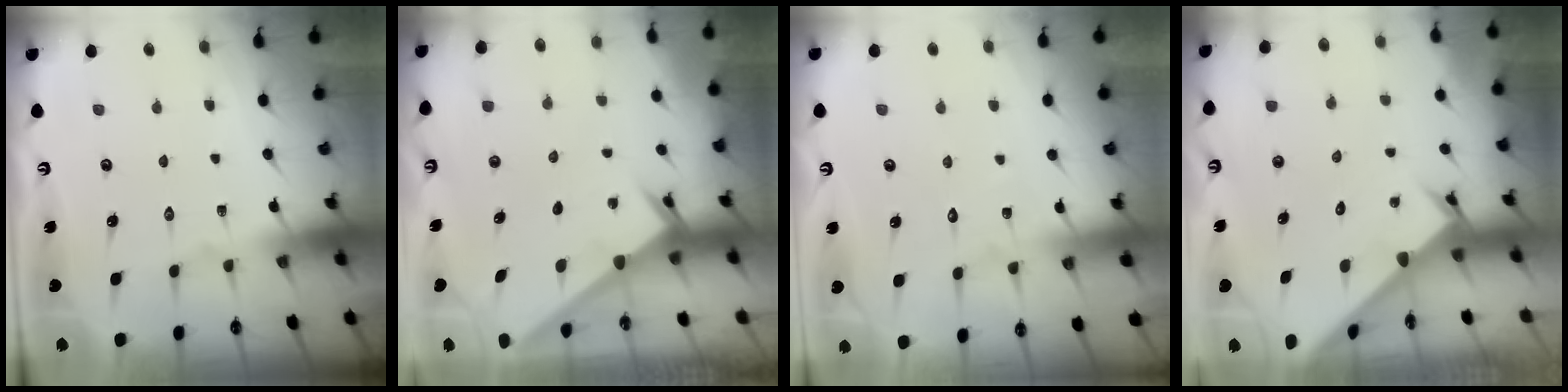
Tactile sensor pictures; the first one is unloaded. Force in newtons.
{"total": 2.6, "press": 2.6, "slide": 0.2}
{"total": 3.8, "press": 3.8, "slide": 0.4}
{"total": 2.4, "press": 2.4, "slide": 0.1}